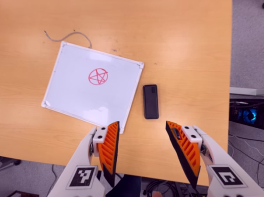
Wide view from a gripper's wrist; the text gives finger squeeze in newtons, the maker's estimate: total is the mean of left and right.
{"total": 0.0}